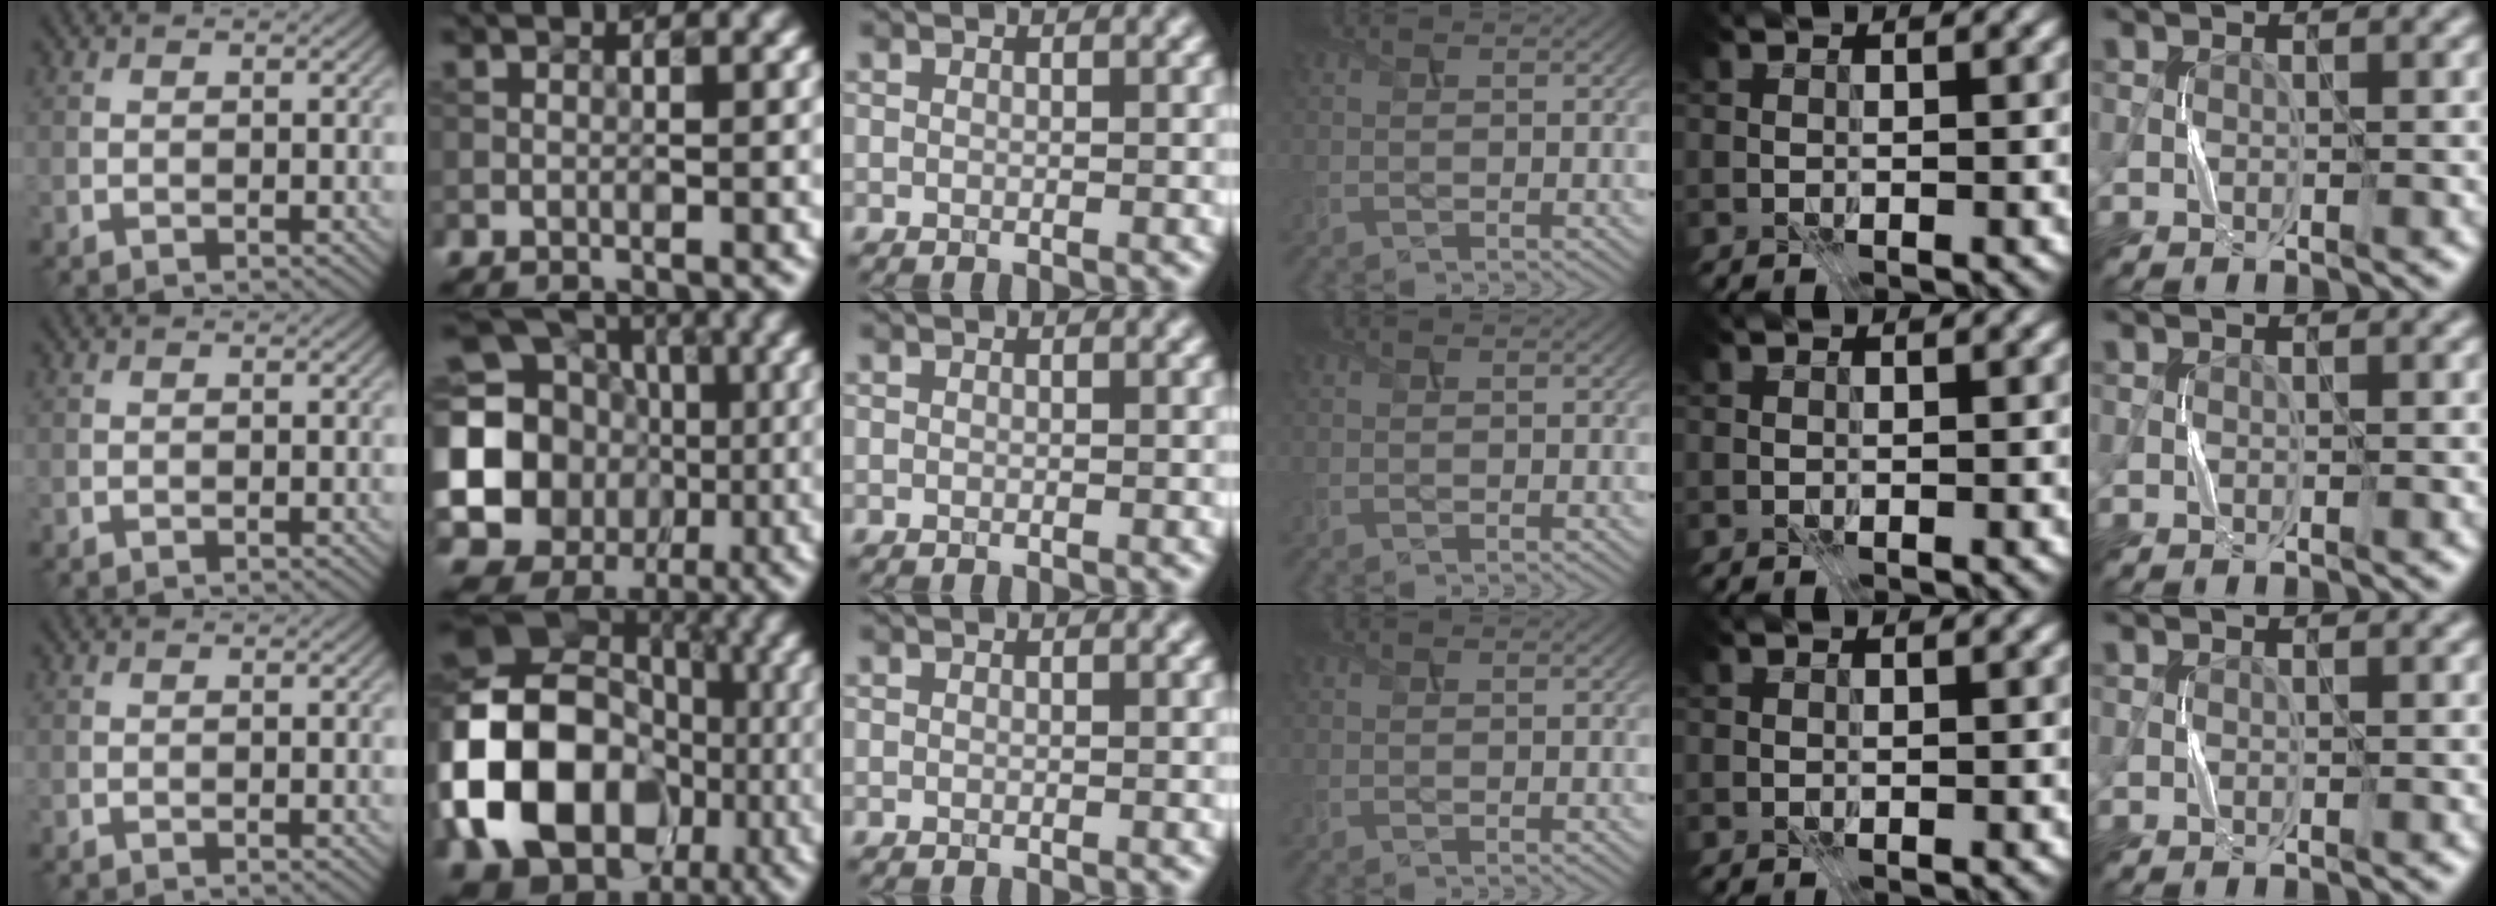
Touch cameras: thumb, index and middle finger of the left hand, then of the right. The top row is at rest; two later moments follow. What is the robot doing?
{"motion": "press", "object": "sticker"}